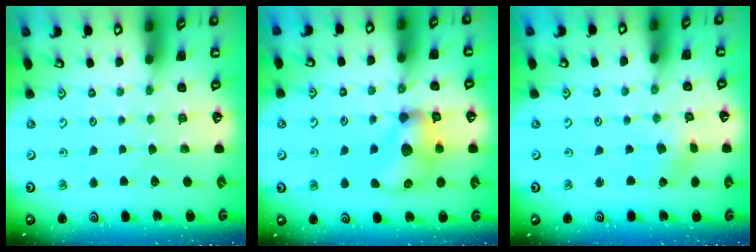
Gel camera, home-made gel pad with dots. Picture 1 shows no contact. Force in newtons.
{"total": 16.0, "press": 15.9, "slide": 1.1}
{"total": 1.2, "press": 1.2, "slide": 0.2}